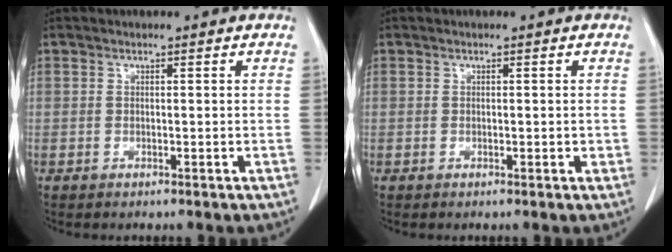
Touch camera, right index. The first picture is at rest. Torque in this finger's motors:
{"motor_torque": [-0.07, 0.08, 0.02, 0.05]}